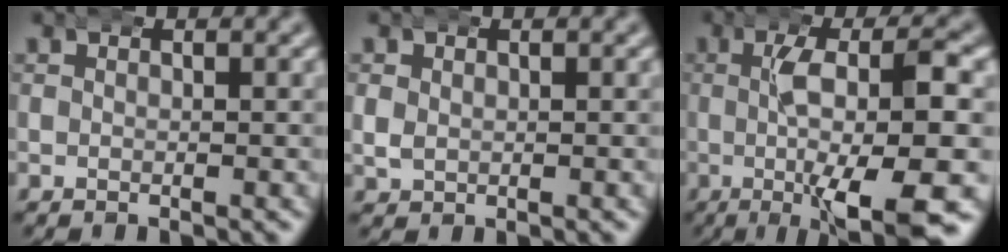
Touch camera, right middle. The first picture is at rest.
{"total": 1.9, "force": [0.6, 1.7, 0.7], "torque": [-0.015, -0.001, 0.009]}
{"total": 8.6, "force": [-2.3, 1.5, 8.1], "torque": [-0.123, -0.012, -0.035]}